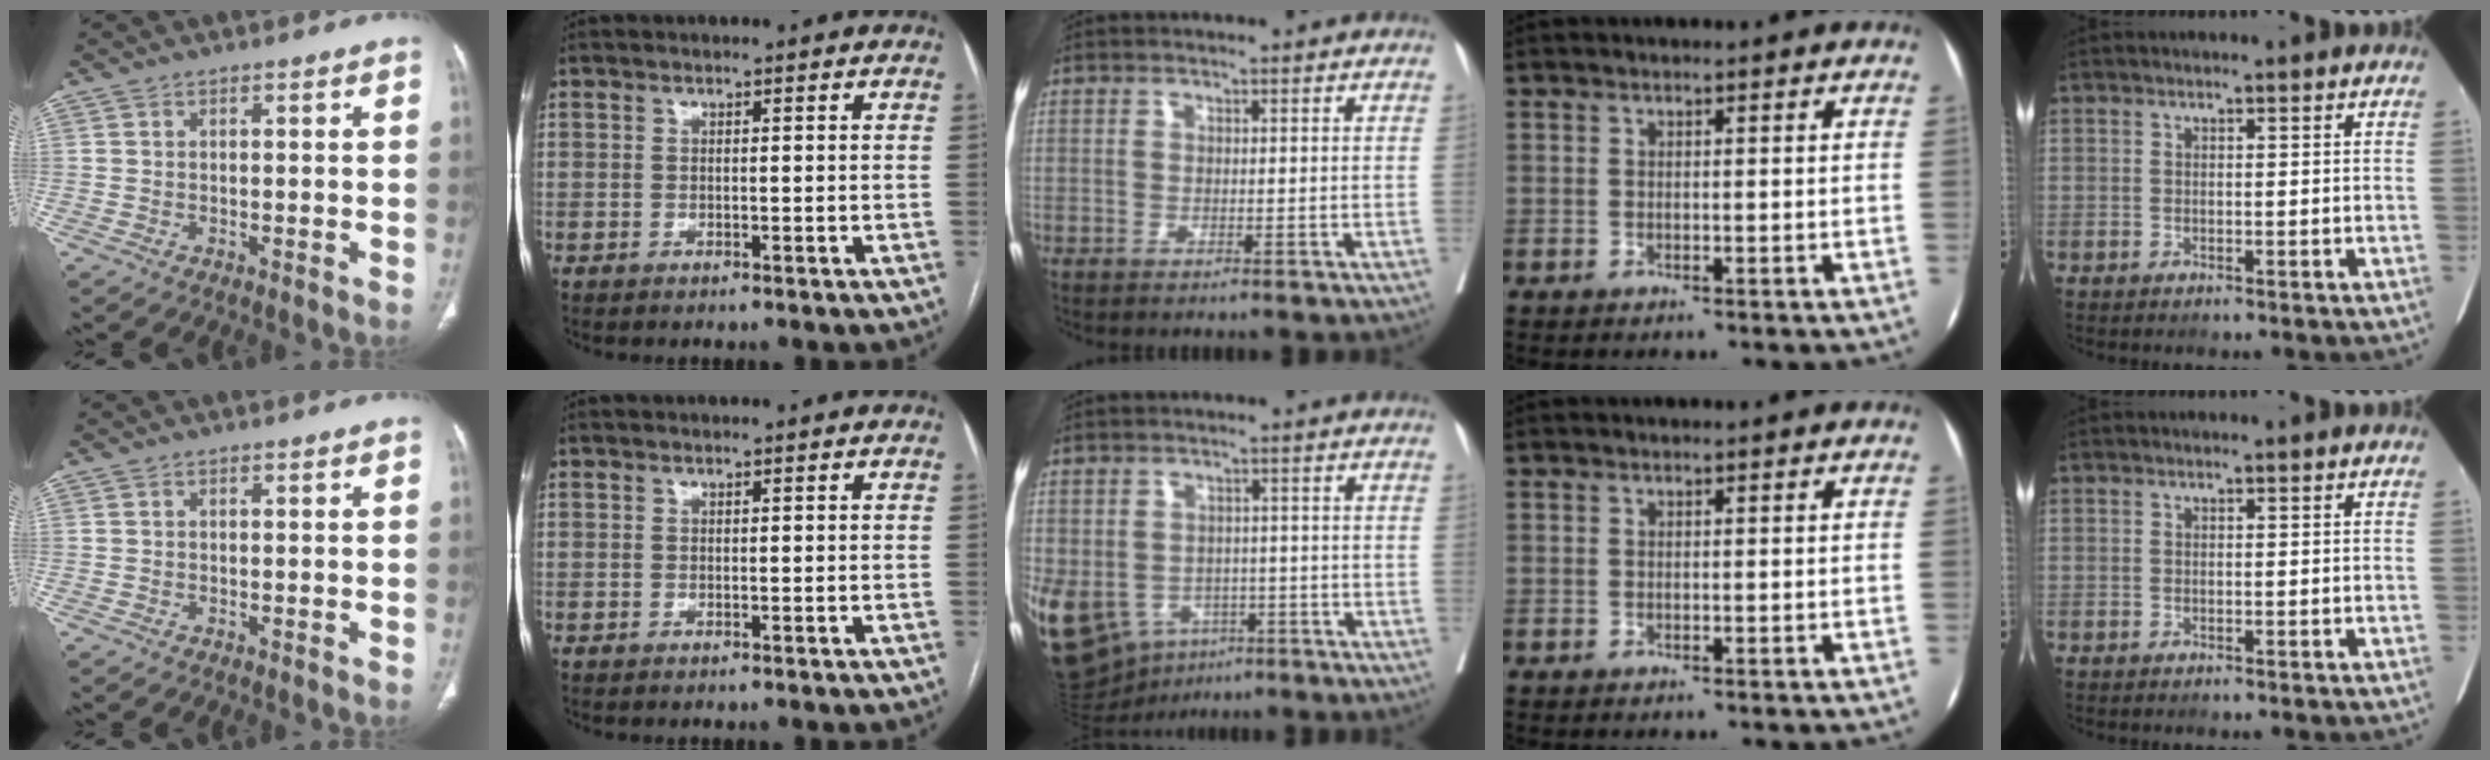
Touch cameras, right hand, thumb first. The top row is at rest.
{"middle": {"total": 20.7, "force": [-8.6, 16.1, 9.8], "torque": [-0.293, -0.009, -0.114]}}